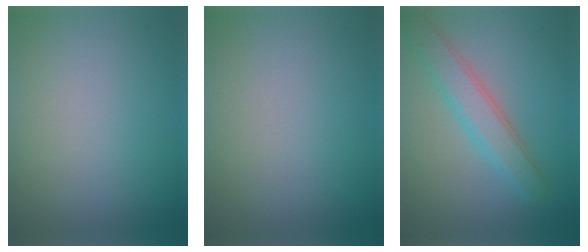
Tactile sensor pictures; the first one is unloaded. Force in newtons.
{"total": 0.0}
{"total": 3.9, "press": 3.9, "slide": 0.1}